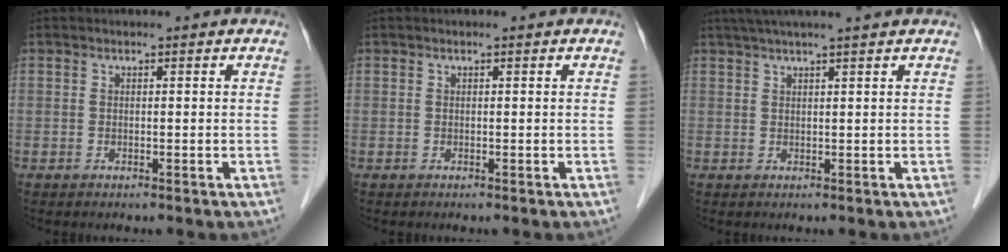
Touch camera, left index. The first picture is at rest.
{"total": 0.0}
{"total": 7.7, "force": [6.4, -0.7, 4.3], "torque": [-0.065, 0.033, 0.088]}